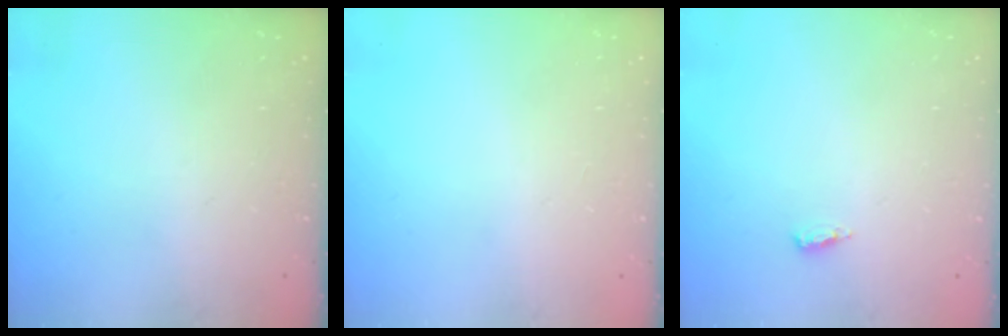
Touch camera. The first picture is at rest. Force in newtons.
{"total": 1.0, "press": 0.8, "slide": 0.6}
{"total": 2.7, "press": 2.5, "slide": 1.0}